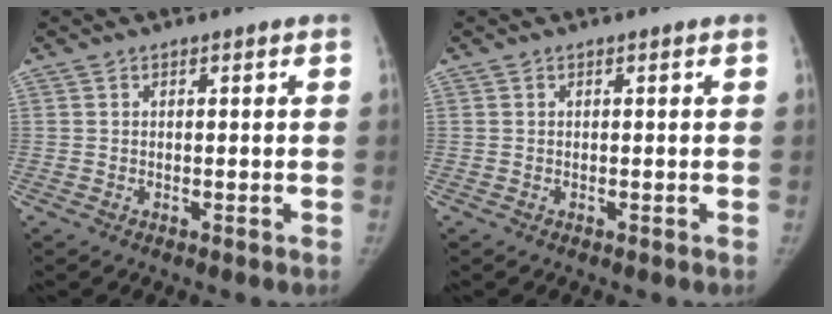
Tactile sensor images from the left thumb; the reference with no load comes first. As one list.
[{"total": 0.0}]